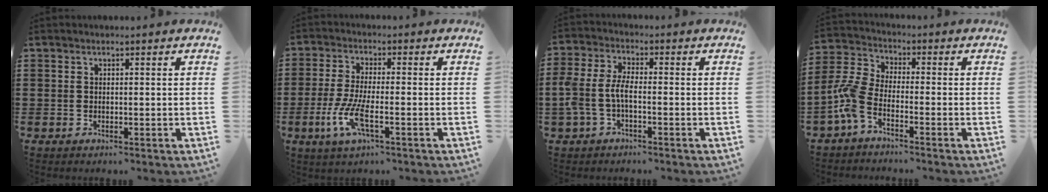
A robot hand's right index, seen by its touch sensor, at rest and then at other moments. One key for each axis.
{"total": 6.7, "fx": -2.7, "fy": 1.6, "fz": 5.9, "tx": -0.139, "ty": -0.018, "tz": -0.055}
{"total": 4.6, "fx": -1.5, "fy": 2.0, "fz": 3.8, "tx": -0.106, "ty": -0.006, "tz": -0.037}
{"total": 5.7, "fx": -3.4, "fy": 2.0, "fz": 4.2, "tx": -0.128, "ty": -0.017, "tz": -0.075}